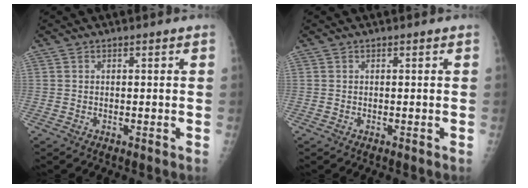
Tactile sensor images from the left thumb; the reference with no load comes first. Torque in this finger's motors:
{"motor_torque": [0.00, 0.00, -0.14, -0.14, 0.00]}